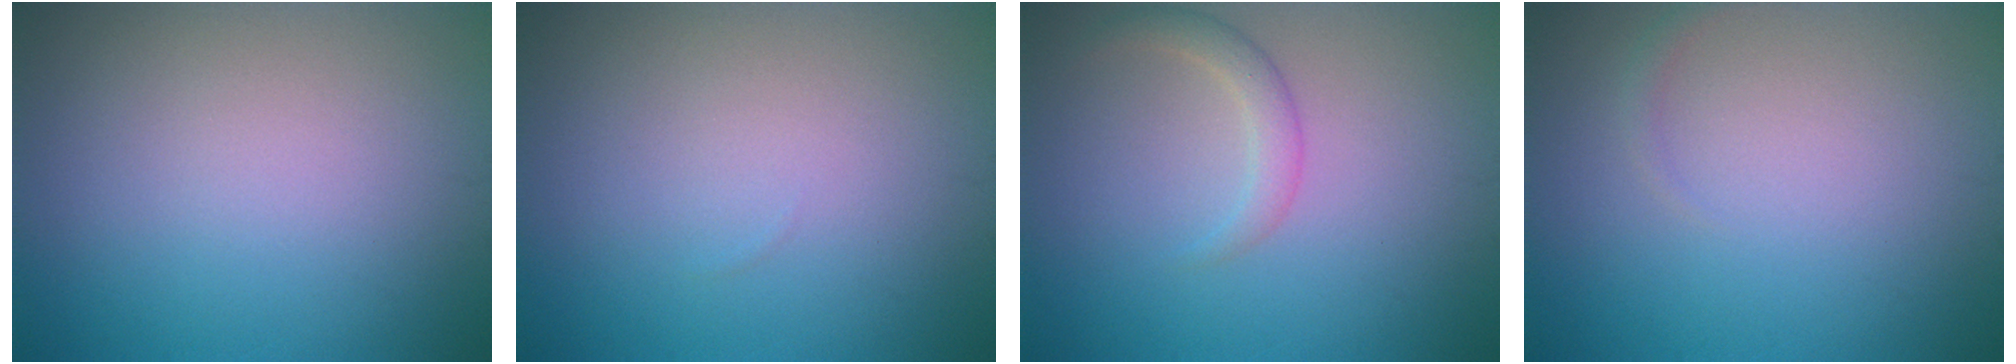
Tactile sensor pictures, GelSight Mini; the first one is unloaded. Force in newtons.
{"total": 0.0}
{"total": 1.8, "press": 1.8, "slide": 0.1}
{"total": 0.6, "press": 0.6, "slide": 0.0}